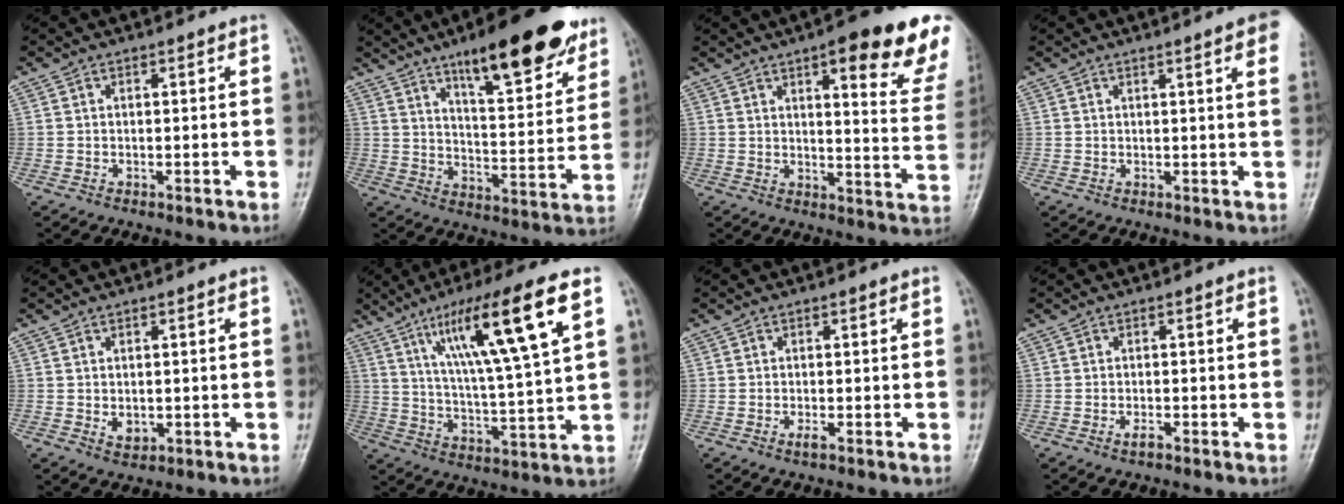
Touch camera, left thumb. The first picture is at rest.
{"total": 20.5, "force": [13.5, 5.9, 14.3], "torque": [-0.166, -0.060, 0.203]}
{"total": 18.8, "force": [10.9, 4.9, 14.5], "torque": [-0.145, -0.048, 0.123]}
{"total": 6.3, "force": [3.2, 0.6, 5.4], "torque": [-0.052, 0.000, 0.032]}
{"total": 2.7, "force": [-0.4, 2.0, 1.8], "torque": [-0.019, 0.000, -0.001]}
{"total": 18.6, "force": [8.3, 2.5, 16.5], "torque": [-0.276, -0.020, 0.140]}
{"total": 1.4, "force": [-0.8, 0.4, 1.2], "torque": [-0.025, 0.003, -0.015]}
{"total": 1.6, "force": [-1.0, 0.5, 1.1], "torque": [-0.024, 0.007, -0.019]}